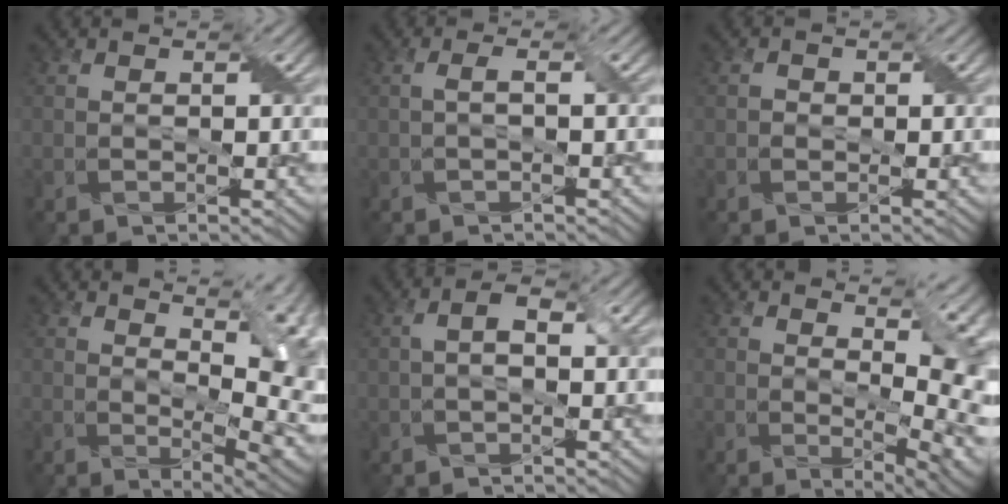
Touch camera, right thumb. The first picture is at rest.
{"total": 1.0, "force": [-0.1, 0.1, 1.0], "torque": [-0.025, 0.006, -0.001]}
{"total": 0.7, "force": [-0.2, 0.7, 0.1], "torque": [-0.003, -0.002, -0.005]}
{"total": 8.7, "force": [2.4, 4.0, 7.4], "torque": [-0.099, -0.013, 0.050]}
{"total": 2.6, "force": [0.0, 1.3, 2.3], "torque": [-0.047, 0.005, -0.003]}
{"total": 8.2, "force": [1.6, 3.2, 7.4], "torque": [-0.109, -0.015, 0.035]}